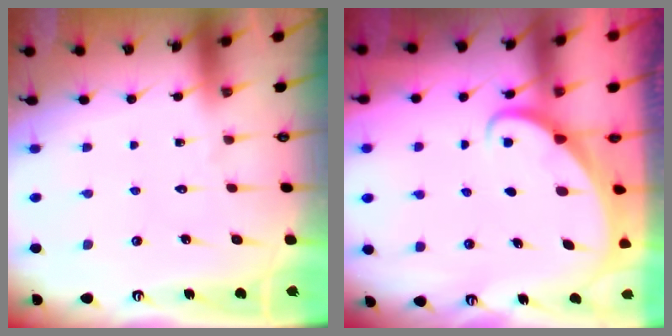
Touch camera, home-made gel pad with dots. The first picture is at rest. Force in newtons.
{"total": 2.1, "press": 2.1, "slide": 0.2}